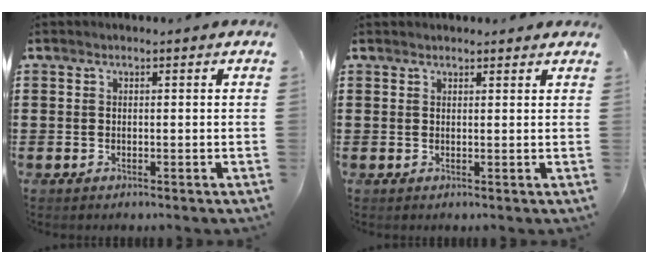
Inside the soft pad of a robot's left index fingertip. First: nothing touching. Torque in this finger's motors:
{"motor_torque": [1.17, -0.96, 0.34, 0.07]}